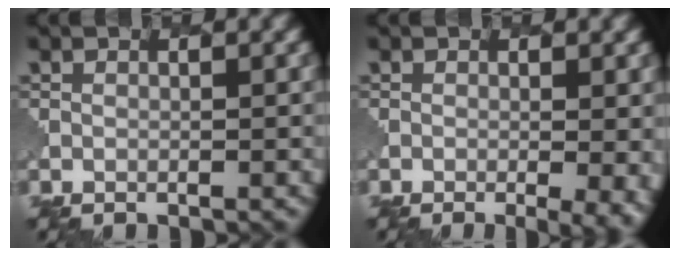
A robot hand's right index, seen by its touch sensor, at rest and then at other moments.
{"total": 5.8, "force": [-1.0, 2.5, 5.1], "torque": [-0.035, -0.004, -0.004]}